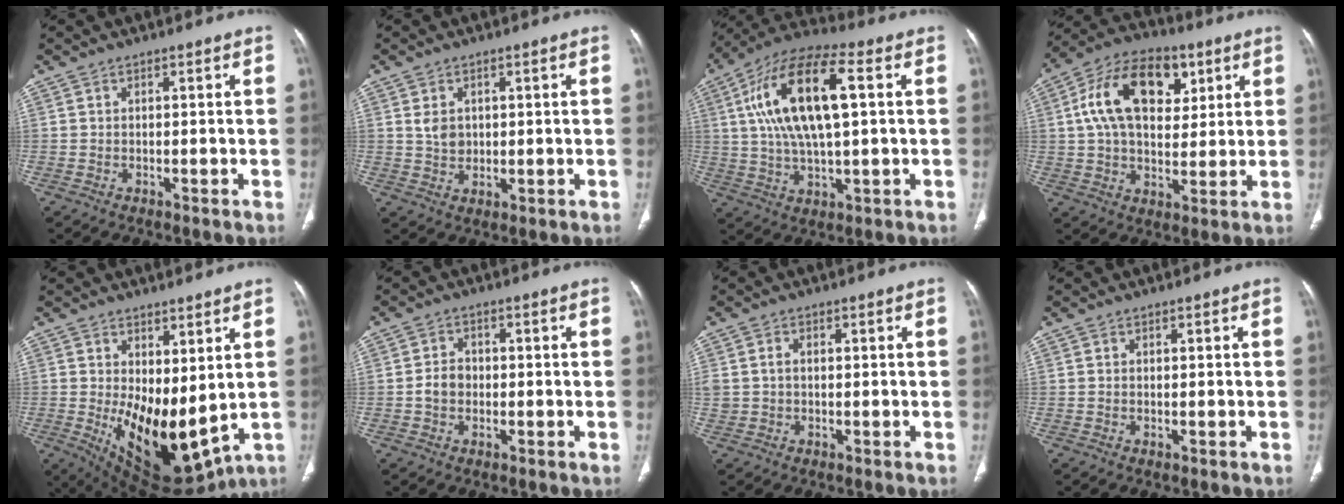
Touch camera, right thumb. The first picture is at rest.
{"total": 3.6, "force": [1.0, 2.8, 2.1], "torque": [-0.024, -0.008, 0.024]}
{"total": 18.6, "force": [3.8, 6.9, 16.8], "torque": [-0.319, 0.020, 0.063]}
{"total": 18.4, "force": [5.9, 11.3, 13.3], "torque": [-0.201, 0.002, 0.092]}
{"total": 16.4, "force": [0.4, 8.4, 14.1], "torque": [-0.202, -0.038, 0.038]}
{"total": 3.6, "force": [-0.5, 2.9, 2.0], "torque": [-0.028, 0.012, -0.015]}
{"total": 2.8, "force": [0.3, 2.2, 1.8], "torque": [-0.042, 0.010, 0.011]}
{"total": 0.0}